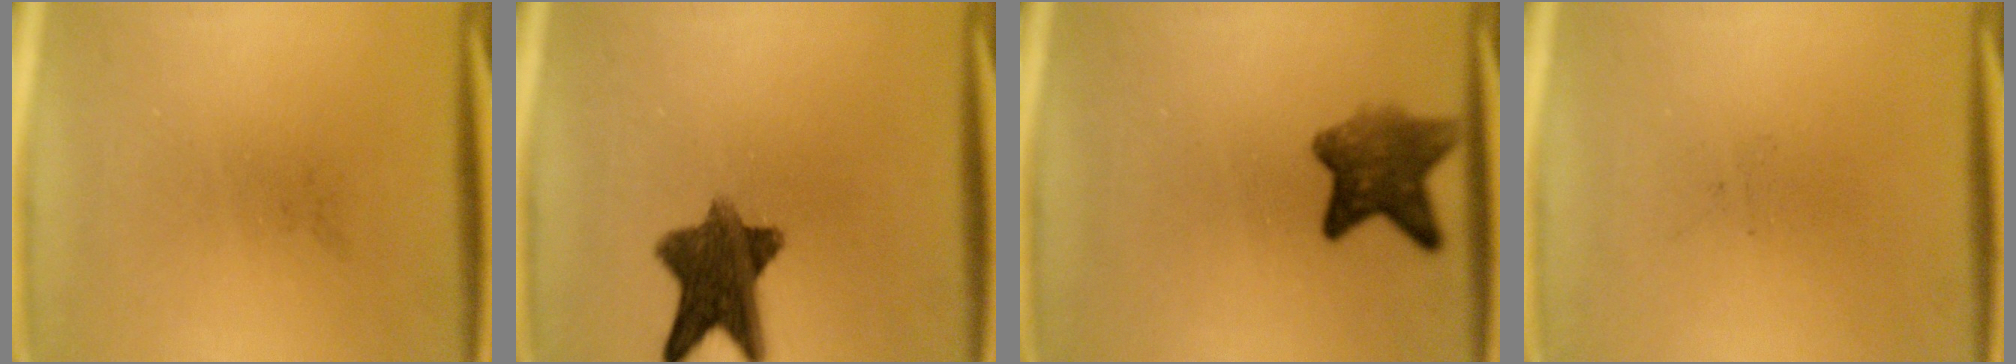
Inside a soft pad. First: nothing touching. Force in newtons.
{"total": 9.9}
{"total": 6.6}
{"total": 0.0}